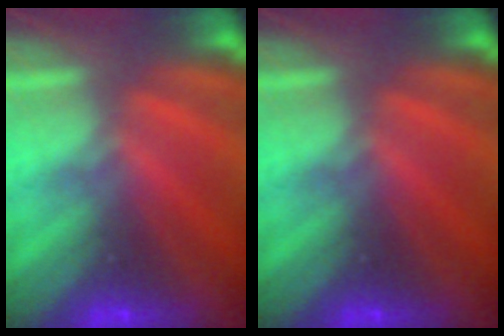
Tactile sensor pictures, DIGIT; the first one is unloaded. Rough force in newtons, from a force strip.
{"total": 0.0}